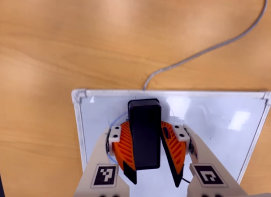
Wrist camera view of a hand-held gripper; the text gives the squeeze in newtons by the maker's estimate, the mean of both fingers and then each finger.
{"total": 12.4, "left": 14.4, "right": 10.4}